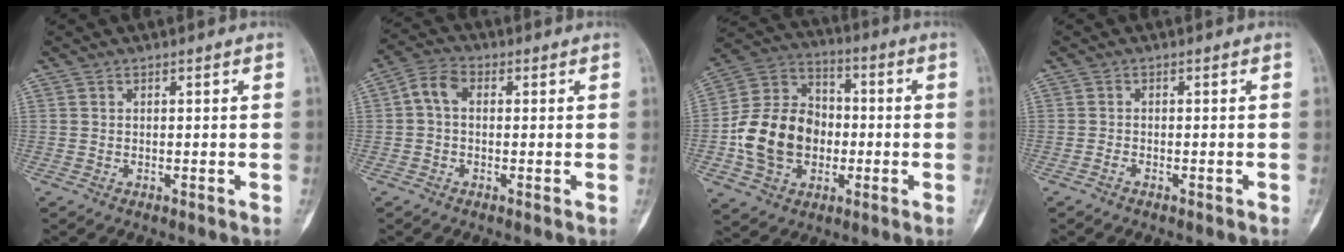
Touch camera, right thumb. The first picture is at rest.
{"total": 4.8, "force": [0.3, 3.3, 3.4], "torque": [-0.062, 0.014, -0.005]}
{"total": 17.2, "force": [-2.7, 13.5, 10.3], "torque": [-0.160, 0.035, -0.047]}
{"total": 0.9, "force": [-0.7, 0.3, 0.4], "torque": [-0.011, 0.004, -0.012]}